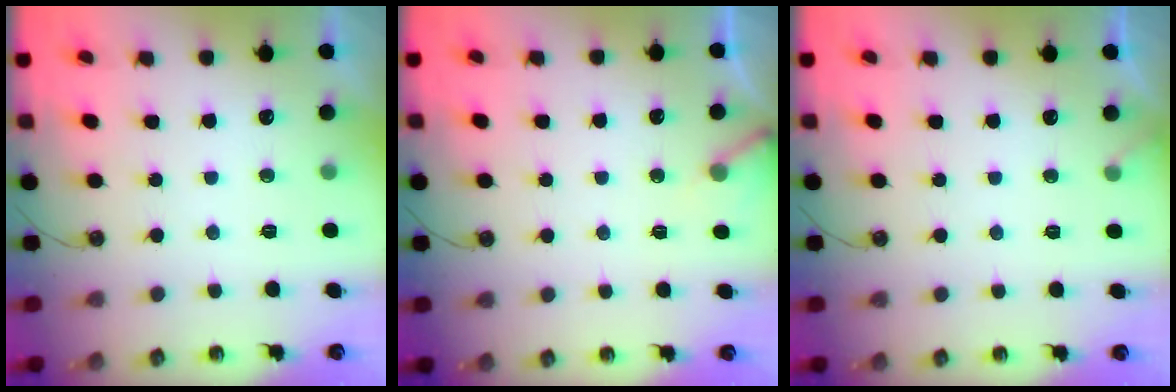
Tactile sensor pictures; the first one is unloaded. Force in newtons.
{"total": 4.0, "press": 4.0, "slide": 0.2}
{"total": 2.4, "press": 2.4, "slide": 0.2}